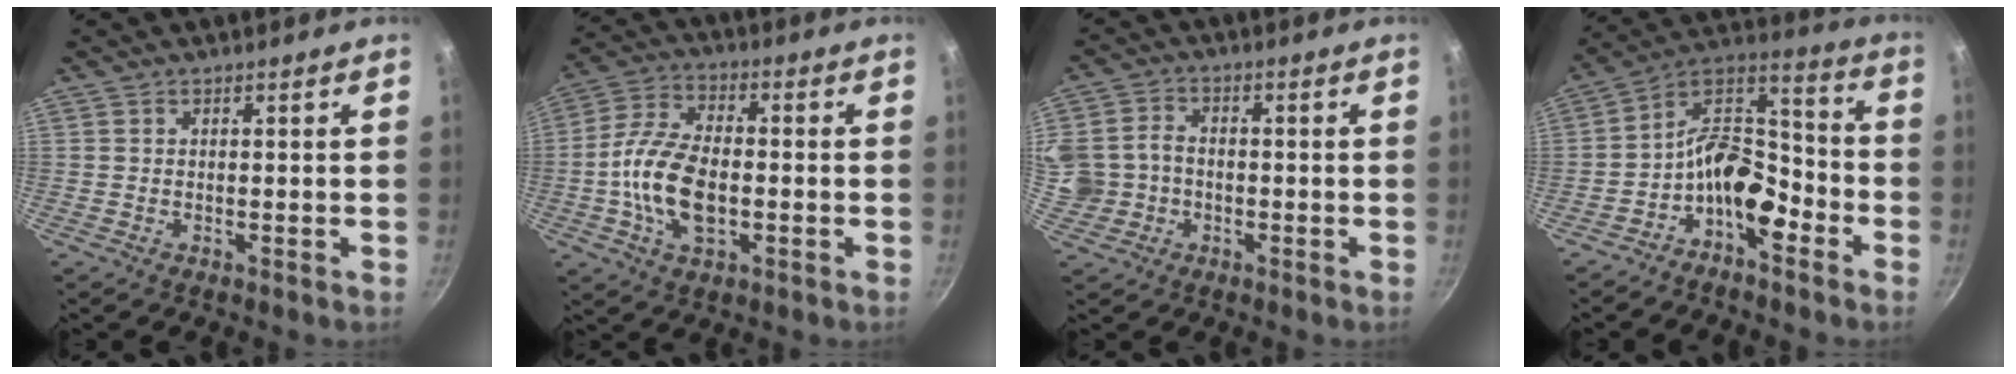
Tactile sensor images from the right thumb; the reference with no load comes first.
{"total": 13.3, "force": [-2.2, 7.4, 10.8], "torque": [-0.206, 0.026, -0.052]}
{"total": 10.9, "force": [-1.2, 9.6, 4.9], "torque": [-0.113, 0.030, -0.018]}
{"total": 12.2, "force": [-5.9, 6.7, 8.4], "torque": [-0.118, 0.076, -0.120]}